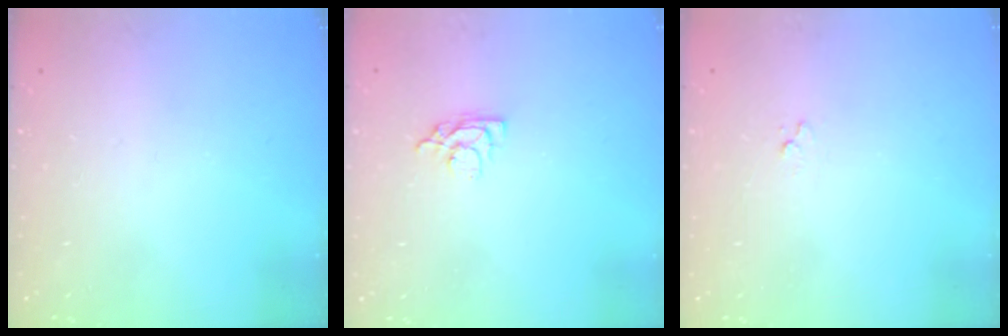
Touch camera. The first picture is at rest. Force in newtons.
{"total": 3.8, "press": 3.8, "slide": 0.5}
{"total": 3.0, "press": 3.0, "slide": 0.2}